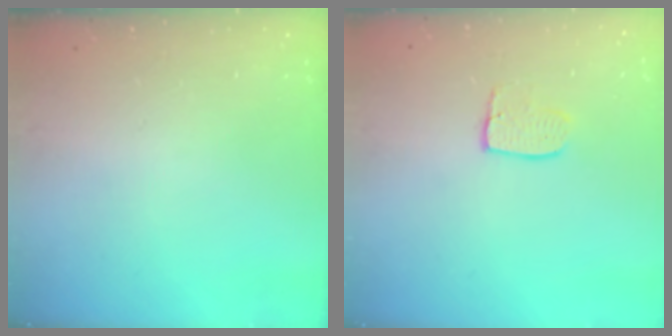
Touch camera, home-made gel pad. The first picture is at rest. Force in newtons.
{"total": 5.9, "press": 5.9, "slide": 0.3}